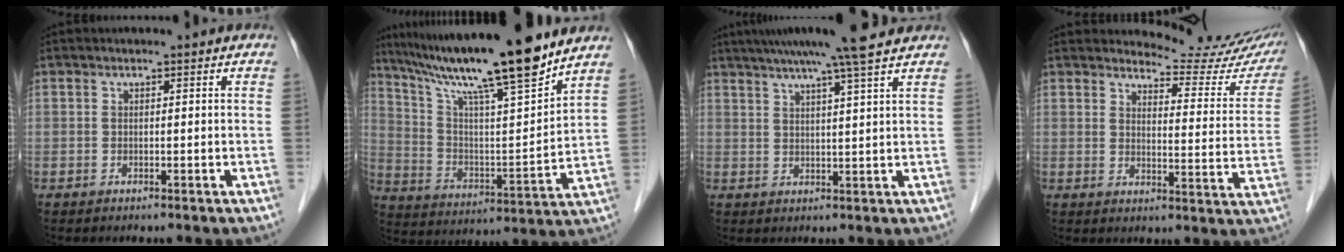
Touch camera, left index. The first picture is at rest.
{"total": 20.4, "force": [16.4, 0.1, 12.1], "torque": [-0.206, 0.002, 0.274]}
{"total": 10.8, "force": [8.6, -0.9, 6.5], "torque": [-0.104, 0.022, 0.114]}
{"total": 15.0, "force": [14.5, 2.3, 2.8], "torque": [-0.016, -0.080, 0.147]}